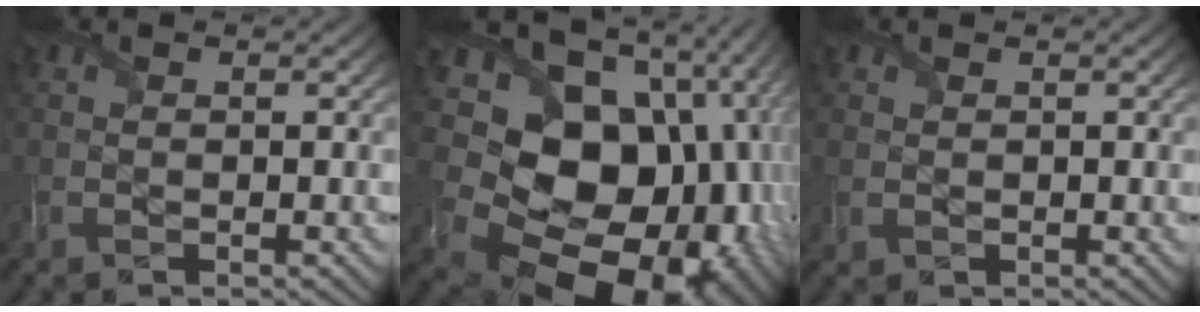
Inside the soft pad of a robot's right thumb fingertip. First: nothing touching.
{"total": 23.1, "force": [-4.3, 18.6, 13.1], "torque": [-0.258, -0.046, -0.067]}
{"total": 0.5, "force": [0.3, 0.4, -0.1], "torque": [0.001, -0.002, 0.011]}